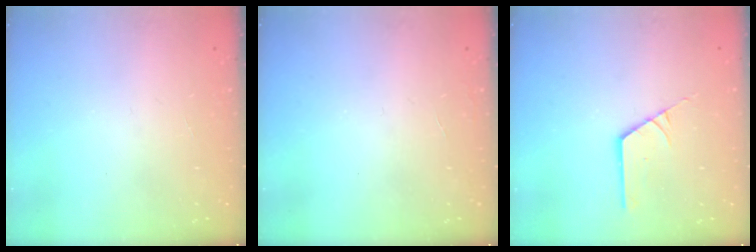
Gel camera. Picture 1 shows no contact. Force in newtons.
{"total": 0.0}
{"total": 2.2, "press": 2.2, "slide": 0.1}